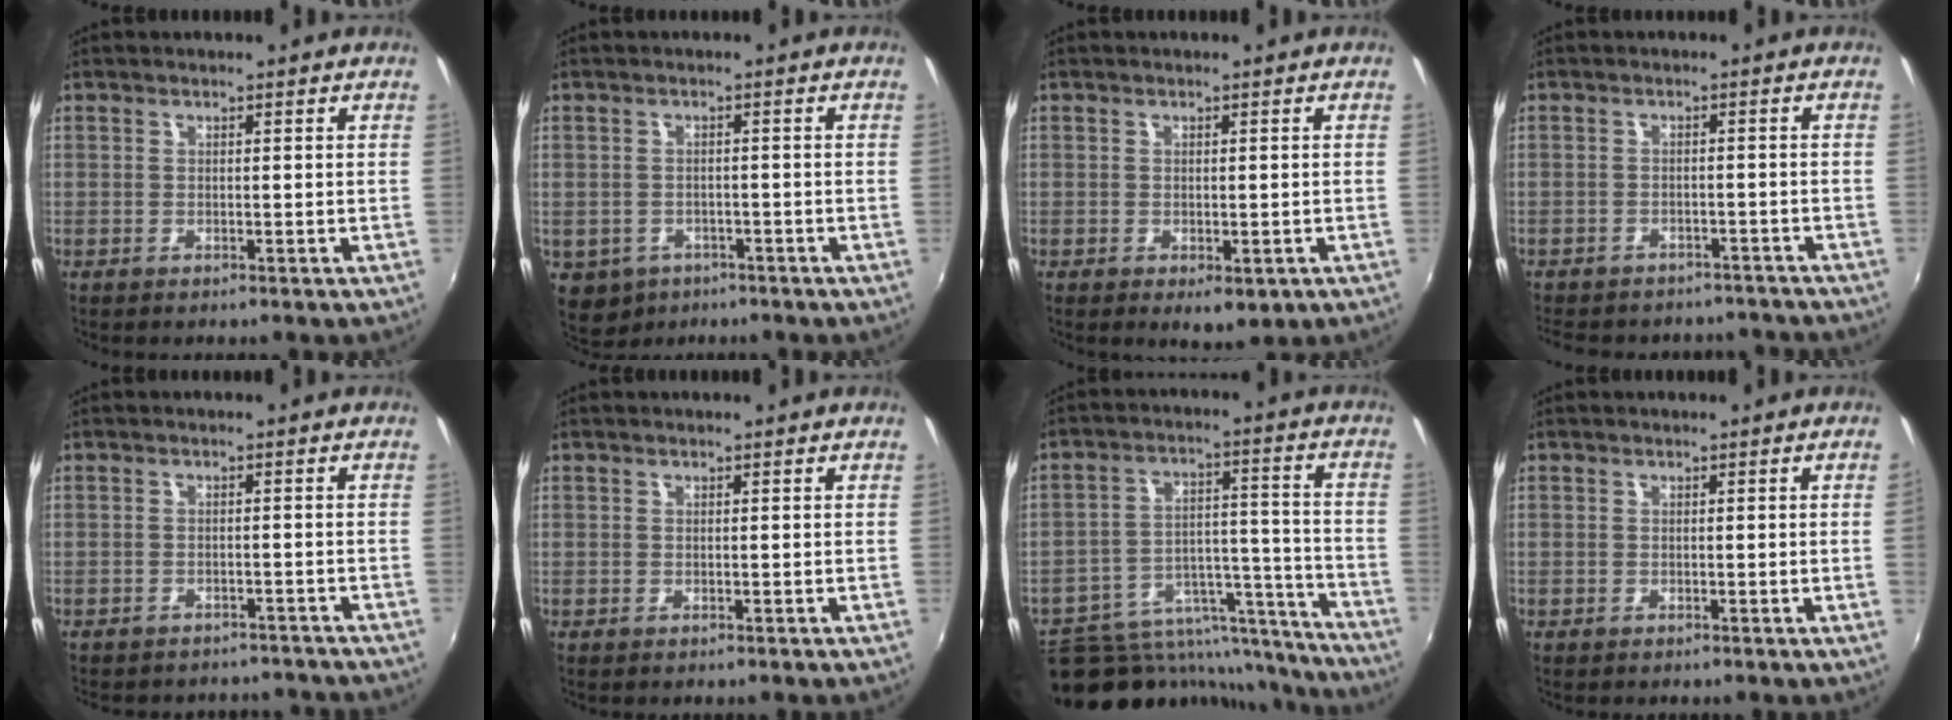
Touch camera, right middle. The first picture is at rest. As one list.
[{"total": 6.6, "force": [-3.1, 5.3, 2.4], "torque": [-0.063, -0.015, -0.036]}, {"total": 3.3, "force": [-1.1, 1.9, 2.4], "torque": [-0.041, -0.014, -0.012]}, {"total": 13.6, "force": [-11.7, 5.2, 4.4], "torque": [-0.104, -0.001, -0.146]}, {"total": 10.1, "force": [-9.1, 3.5, 2.7], "torque": [-0.065, -0.003, -0.112]}, {"total": 0.0}, {"total": 21.1, "force": [-17.2, 9.8, 7.3], "torque": [-0.126, 0.040, -0.216]}, {"total": 1.1, "force": [0.1, -0.7, 0.9], "torque": [-0.007, -0.009, 0.004]}]